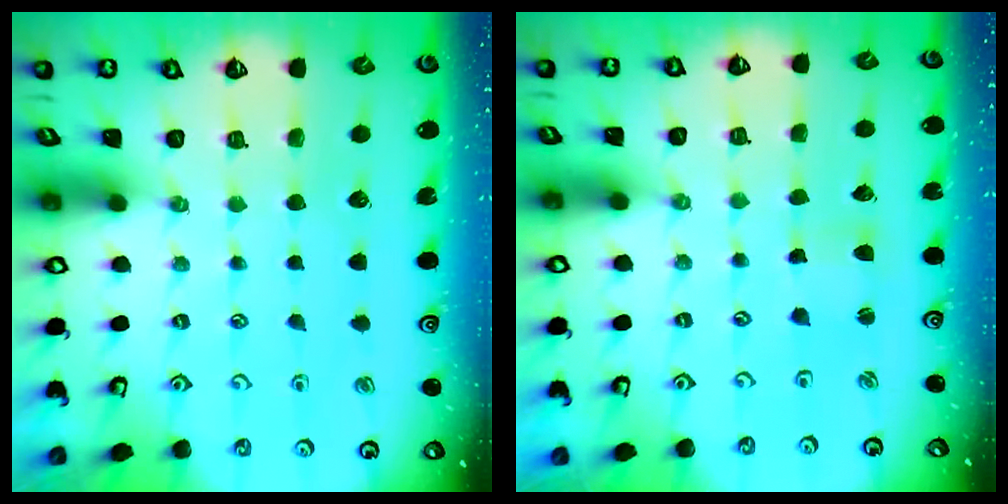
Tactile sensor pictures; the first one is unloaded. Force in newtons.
{"total": 2.7, "press": 2.7, "slide": 0.3}